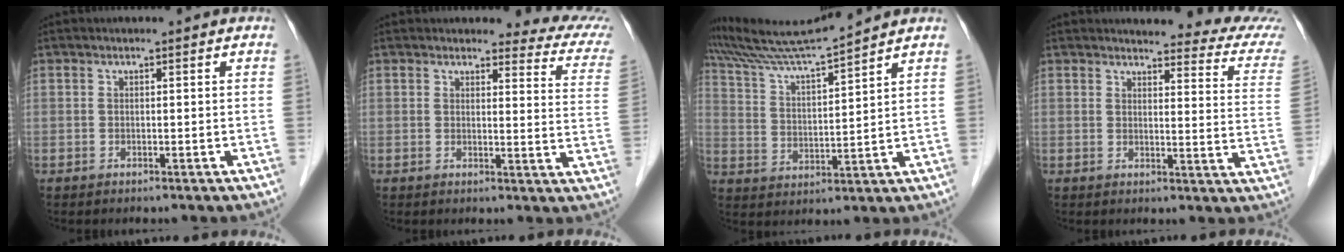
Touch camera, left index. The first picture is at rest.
{"total": 8.4, "force": [7.9, 1.6, 2.3], "torque": [-0.006, -0.055, 0.056]}
{"total": 9.9, "force": [9.3, -2.1, 2.6], "torque": [-0.062, 0.002, 0.179]}
{"total": 12.7, "force": [12.2, 0.8, 3.3], "torque": [-0.016, -0.075, 0.104]}